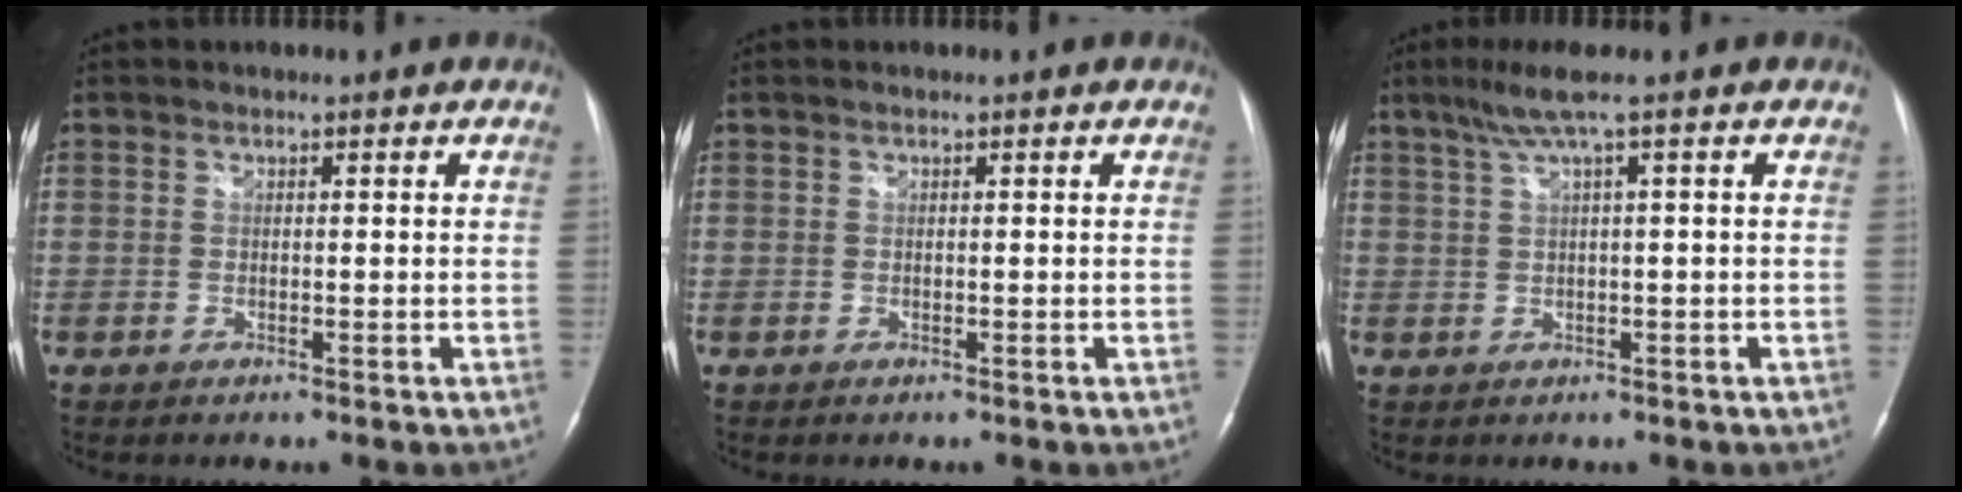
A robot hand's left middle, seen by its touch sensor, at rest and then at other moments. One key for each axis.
{"total": 0.0}
{"total": 4.2, "fx": 2.0, "fy": -0.9, "fz": 3.5, "tx": -0.080, "ty": 0.017, "tz": 0.045}